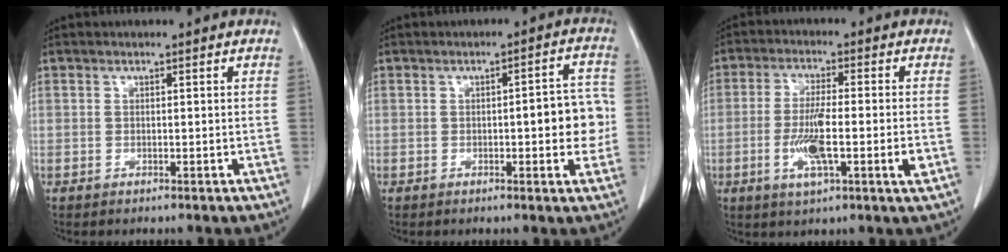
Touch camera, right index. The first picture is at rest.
{"total": 6.4, "force": [-0.7, 1.9, 6.1], "torque": [-0.067, 0.013, -0.010]}
{"total": 9.4, "force": [-2.2, 0.8, 9.1], "torque": [-0.168, -0.008, -0.039]}